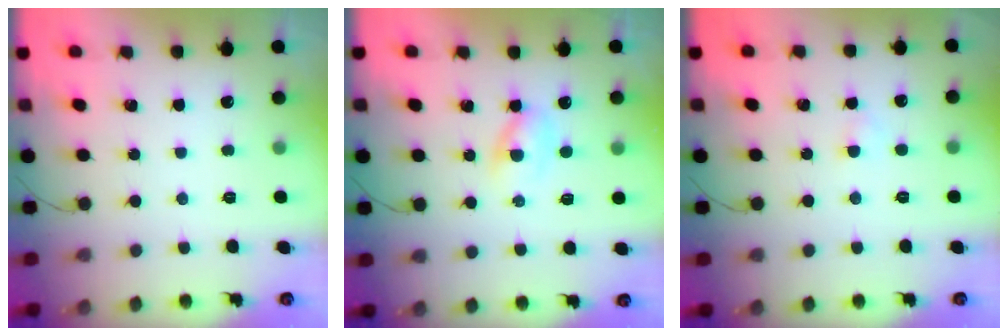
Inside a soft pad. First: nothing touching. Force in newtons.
{"total": 2.9, "press": 2.7, "slide": 1.1}
{"total": 1.5, "press": 1.4, "slide": 0.7}